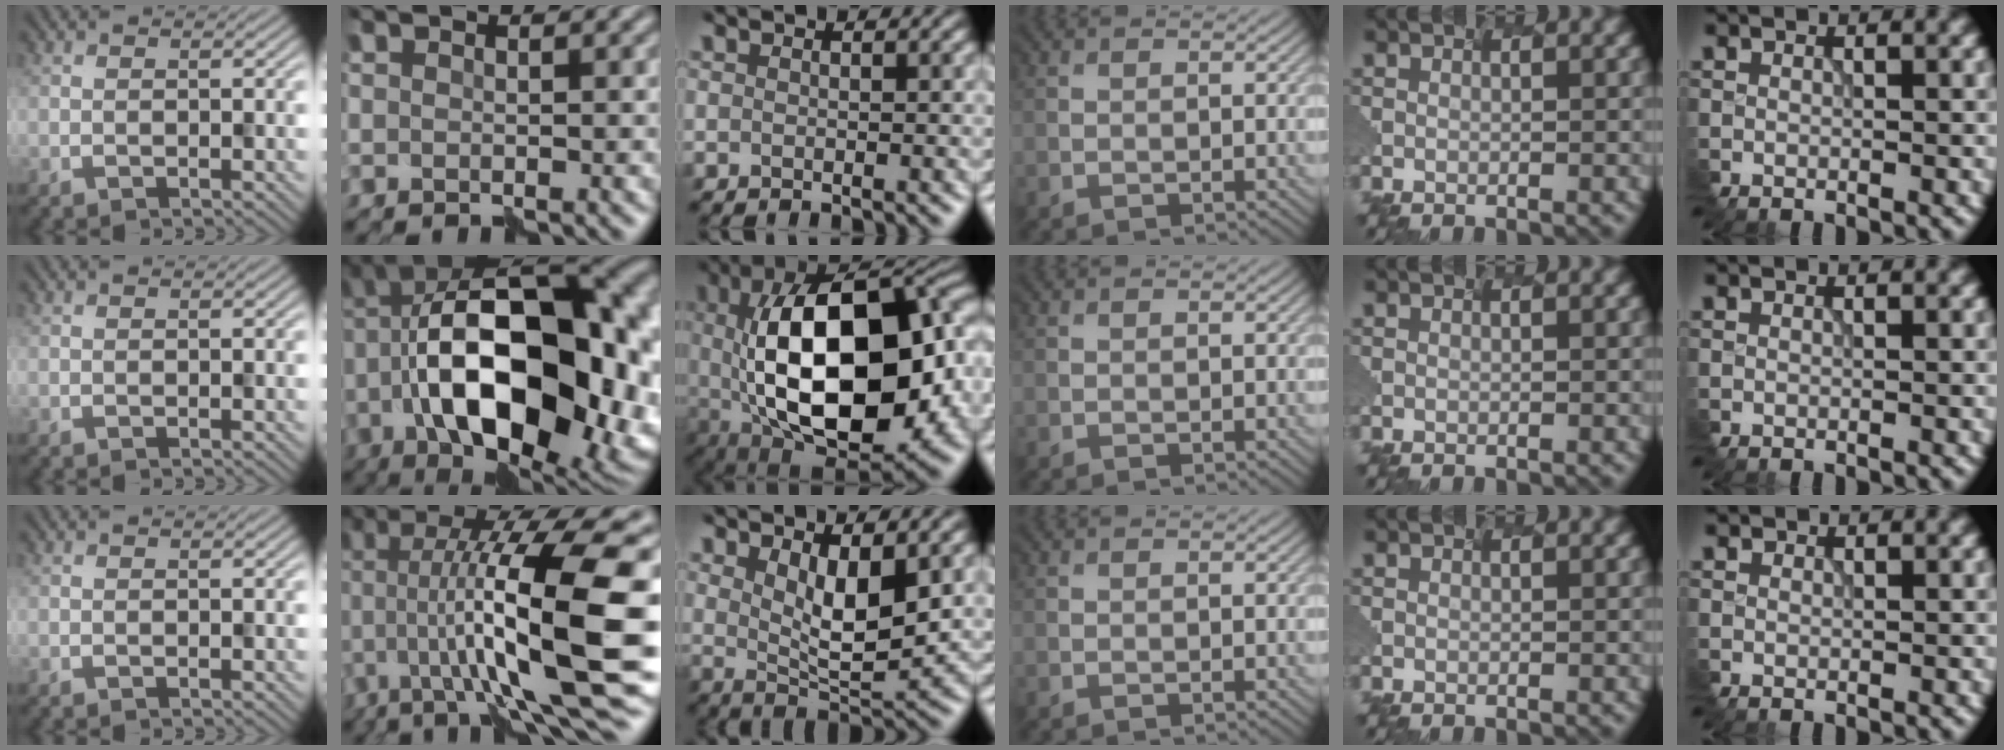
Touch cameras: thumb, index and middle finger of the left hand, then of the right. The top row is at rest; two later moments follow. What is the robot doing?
{"motion": "assemble", "object": "hinged jar"}